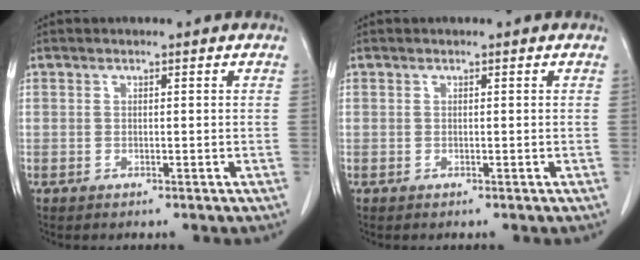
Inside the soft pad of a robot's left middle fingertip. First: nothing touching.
{"total": 0.0}